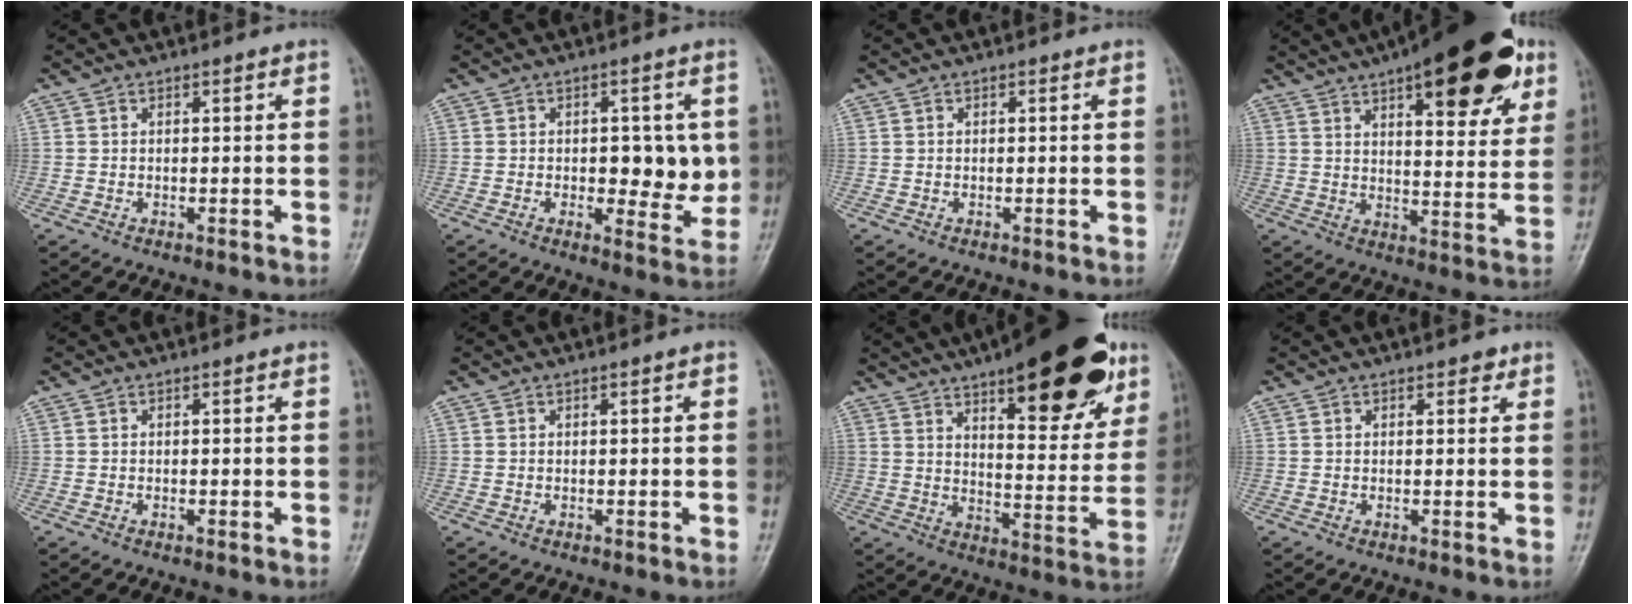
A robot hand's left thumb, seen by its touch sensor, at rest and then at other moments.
{"total": 9.1, "force": [0.2, 4.7, 7.8], "torque": [-0.068, -0.009, 0.008]}
{"total": 0.0}
{"total": 24.0, "force": [13.0, 8.6, 18.2], "torque": [-0.222, -0.021, 0.184]}
{"total": 0.0}
{"total": 0.8, "force": [0.2, 0.2, 0.8], "torque": [-0.013, 0.001, 0.002]}
{"total": 25.5, "force": [14.8, 8.7, 18.8], "torque": [-0.222, -0.045, 0.212]}
{"total": 1.9, "force": [1.1, 1.0, 1.2], "torque": [-0.005, -0.003, 0.011]}